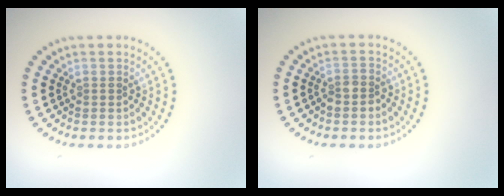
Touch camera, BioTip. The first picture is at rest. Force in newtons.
{"total": 1.4, "press": 1.2, "slide": 0.8}